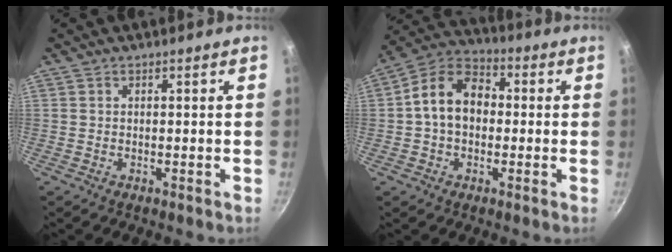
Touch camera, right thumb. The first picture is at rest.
{"total": 11.1, "force": [0.2, 8.2, 7.5], "torque": [-0.098, 0.032, -0.015]}